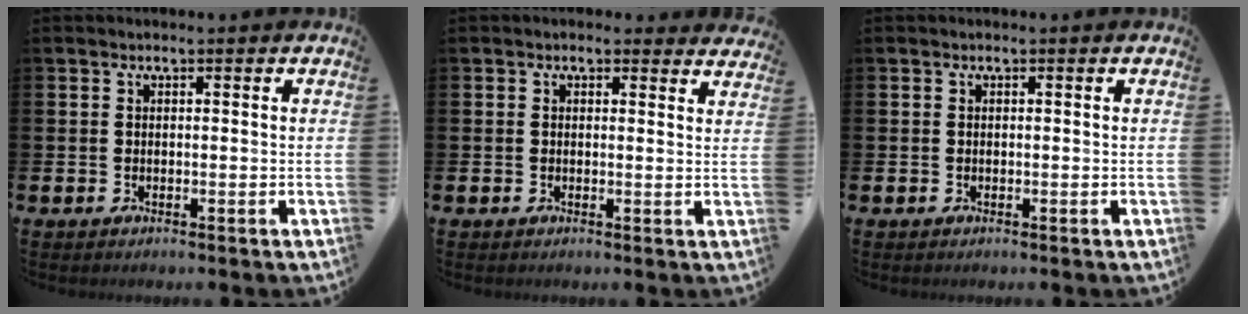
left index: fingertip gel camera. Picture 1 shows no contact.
{"total": 1.5, "force": [1.4, 0.5, 0.0], "torque": [0.000, -0.001, 0.024]}
{"total": 0.0}